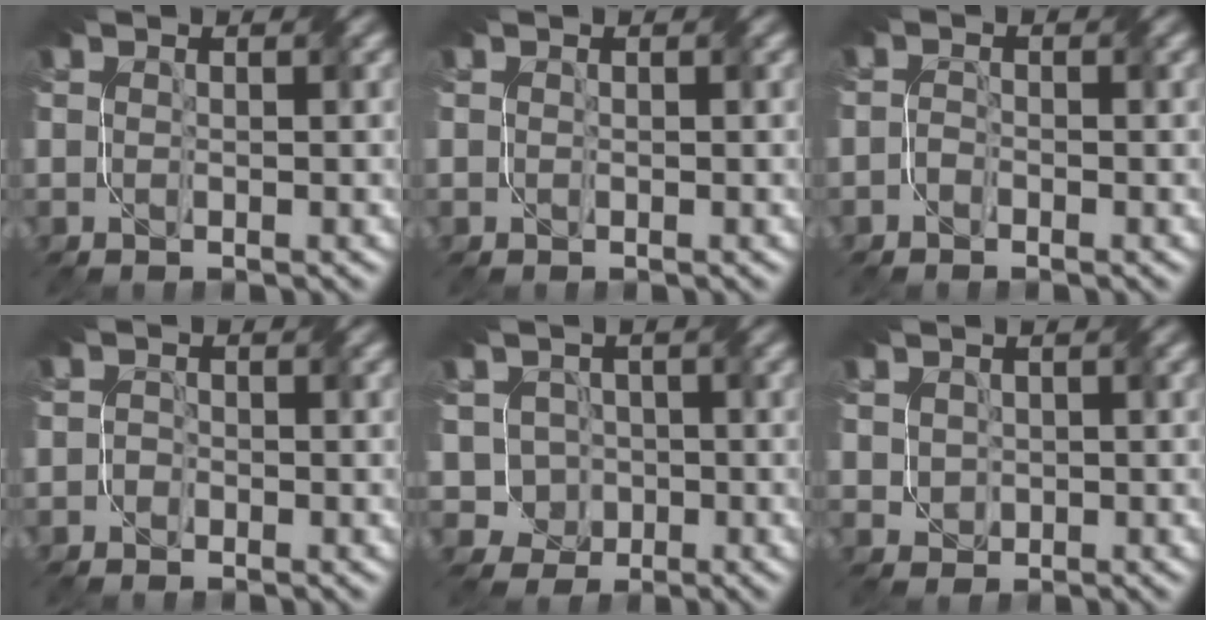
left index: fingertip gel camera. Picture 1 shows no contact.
{"total": 0.0}
{"total": 1.1, "force": [-1.1, -0.1, 0.0], "torque": [0.001, 0.004, -0.025]}
{"total": 0.8, "force": [-0.8, 0.3, -0.1], "torque": [0.015, 0.004, -0.016]}
{"total": 3.4, "force": [-0.5, 3.1, 1.2], "torque": [-0.022, 0.010, -0.023]}
{"total": 1.4, "force": [0.2, 1.3, 0.5], "torque": [-0.025, 0.006, 0.021]}